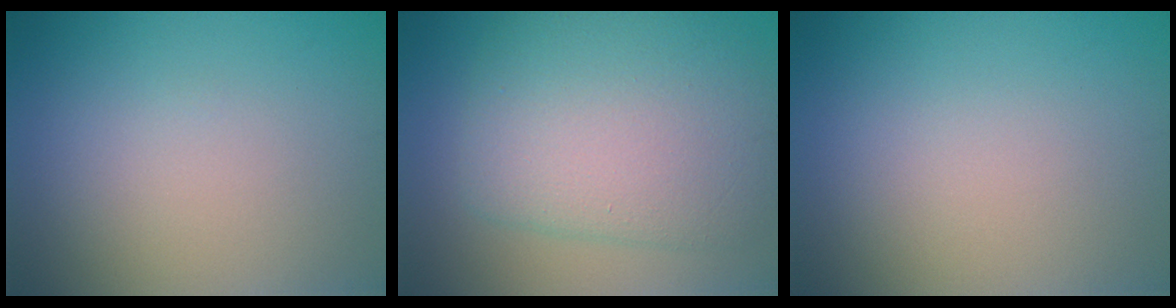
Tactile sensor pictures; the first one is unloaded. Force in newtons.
{"total": 8.6, "press": 8.6, "slide": 0.3}
{"total": 0.0}